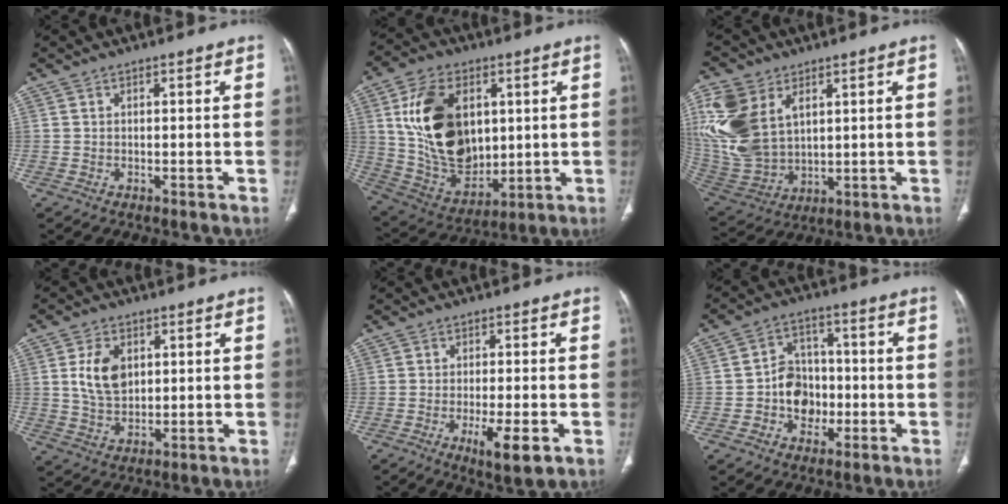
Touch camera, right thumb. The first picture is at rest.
{"total": 20.9, "force": [4.5, 13.6, 15.1], "torque": [-0.242, -0.020, 0.101]}
{"total": 18.1, "force": [6.1, 12.0, 12.0], "torque": [-0.271, -0.021, 0.138]}
{"total": 8.0, "force": [2.0, 5.3, 5.7], "torque": [-0.092, -0.010, 0.043]}
{"total": 6.6, "force": [-2.5, 1.5, 5.9], "torque": [-0.101, -0.013, -0.038]}
{"total": 8.8, "force": [-1.9, 7.4, 4.3], "torque": [-0.026, 0.026, -0.035]}